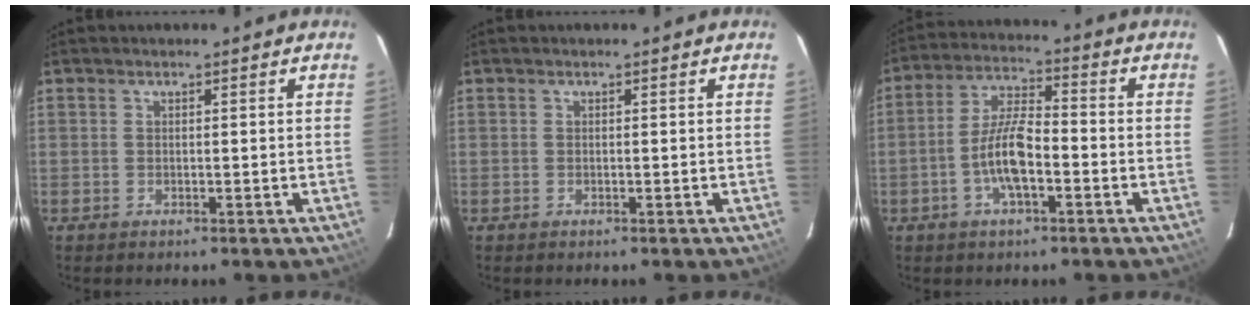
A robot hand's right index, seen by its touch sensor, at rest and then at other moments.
{"total": 0.0}
{"total": 8.8, "force": [-3.1, 2.7, 7.8], "torque": [-0.160, 0.008, -0.057]}